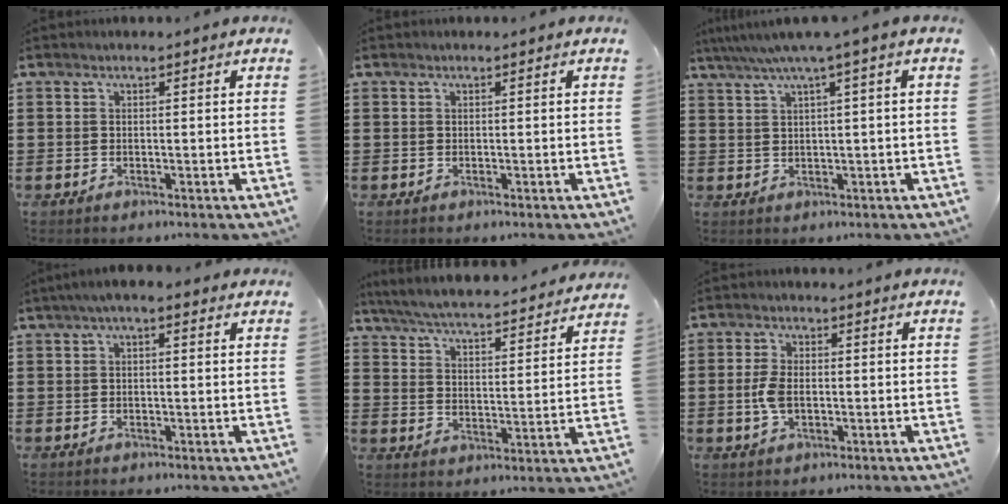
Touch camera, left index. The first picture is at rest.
{"total": 0.0}
{"total": 3.6, "force": [1.3, -0.6, 3.3], "torque": [-0.064, -0.009, 0.018]}
{"total": 2.1, "force": [0.5, 0.7, 1.9], "torque": [-0.036, 0.005, 0.006]}
{"total": 5.5, "force": [5.3, -0.4, 1.3], "torque": [-0.051, -0.042, 0.087]}
{"total": 4.2, "force": [-0.3, 2.2, 3.6], "torque": [-0.096, -0.006, -0.014]}